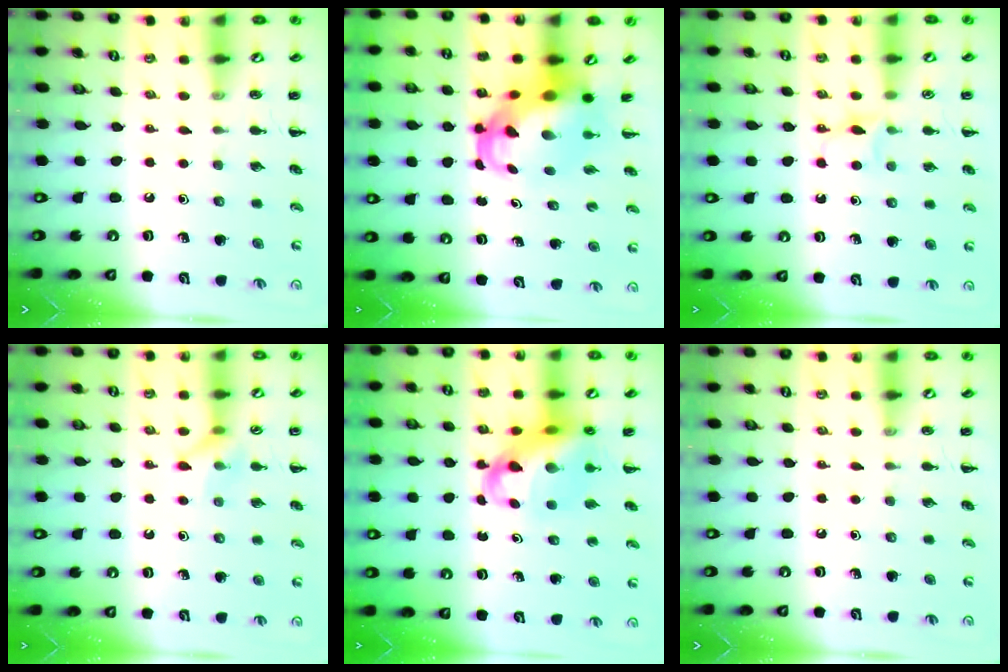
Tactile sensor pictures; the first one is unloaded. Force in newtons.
{"total": 7.8, "press": 7.8, "slide": 1.1}
{"total": 4.1, "press": 3.9, "slide": 1.3}
{"total": 7.4, "press": 7.4, "slide": 0.5}
{"total": 11.9, "press": 11.5, "slide": 3.1}
{"total": 0.0}